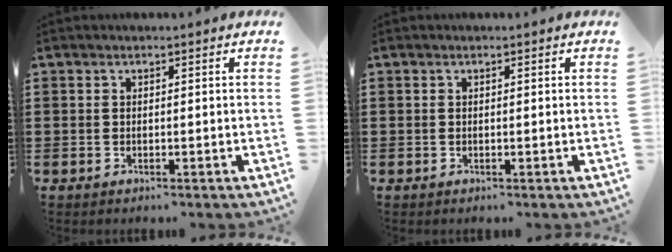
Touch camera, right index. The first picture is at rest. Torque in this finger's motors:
{"motor_torque": [-0.48, 0.37, 0.00, -0.01]}